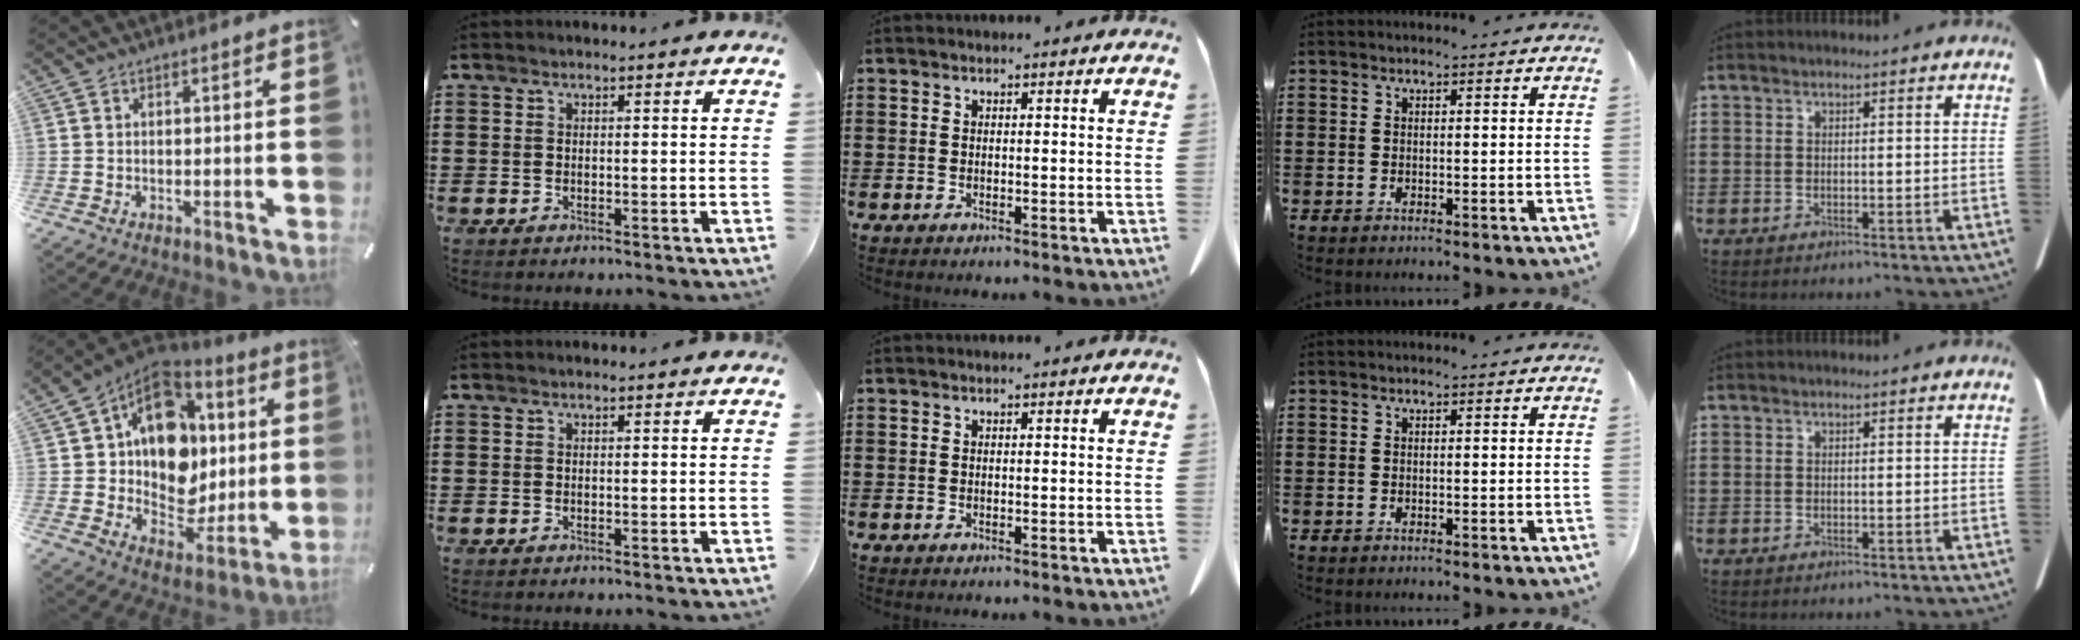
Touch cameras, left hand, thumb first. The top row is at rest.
{"thumb": {"total": 16.2, "force": [4.2, 12.7, 9.2], "torque": [-0.146, -0.030, 0.083]}}